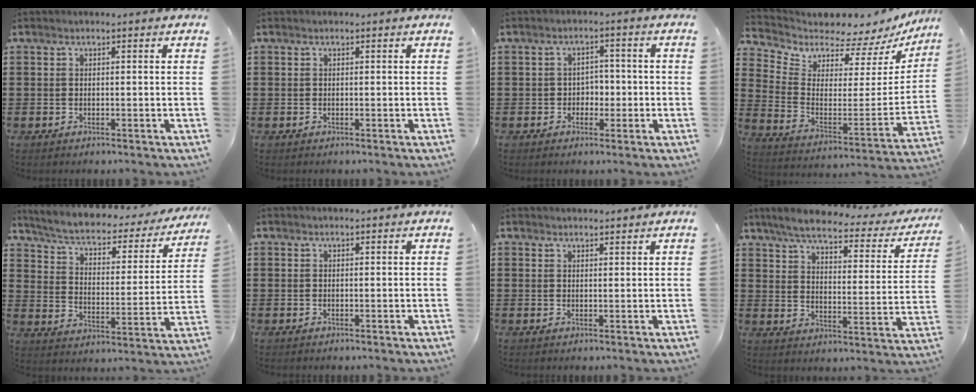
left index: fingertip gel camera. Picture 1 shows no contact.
{"total": 0.0}
{"total": 2.8, "force": [-0.8, 2.4, 1.2], "torque": [-0.026, 0.003, -0.024]}
{"total": 4.1, "force": [3.9, 1.4, 0.1], "torque": [-0.031, -0.057, 0.060]}
{"total": 3.8, "force": [2.7, 1.3, 2.4], "torque": [-0.062, -0.024, 0.035]}
{"total": 0.0}
{"total": 1.4, "force": [1.4, 0.2, 0.1], "torque": [-0.005, 0.002, 0.028]}
{"total": 5.5, "force": [4.4, 0.7, 3.1], "torque": [-0.083, -0.024, 0.070]}